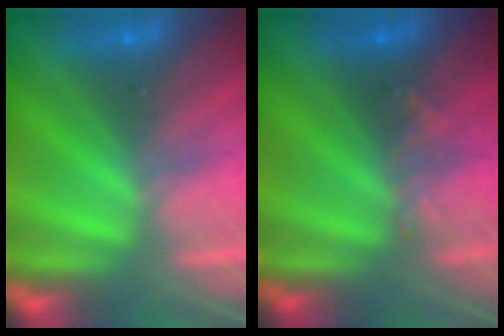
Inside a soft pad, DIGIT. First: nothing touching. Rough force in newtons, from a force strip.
{"total": 2.9}